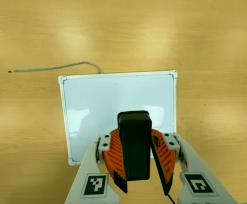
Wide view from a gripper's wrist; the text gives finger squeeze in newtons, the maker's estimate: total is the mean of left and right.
{"total": 10.9, "left": 10.5, "right": 11.3}